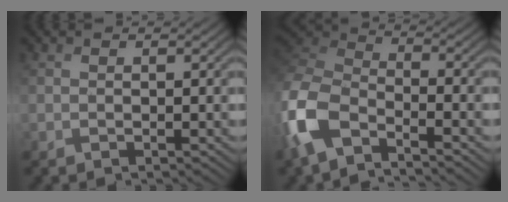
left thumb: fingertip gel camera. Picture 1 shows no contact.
{"total": 10.1, "force": [-5.6, 4.8, 7.0], "torque": [-0.175, -0.012, -0.132]}